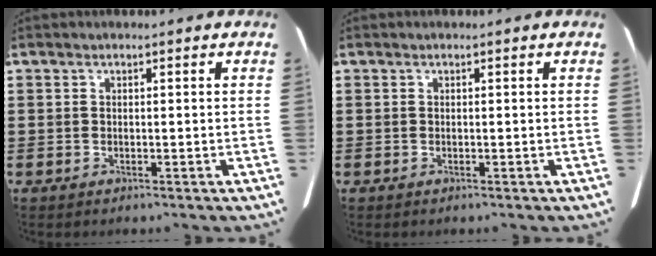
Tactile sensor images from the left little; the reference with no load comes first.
{"total": 0.0}